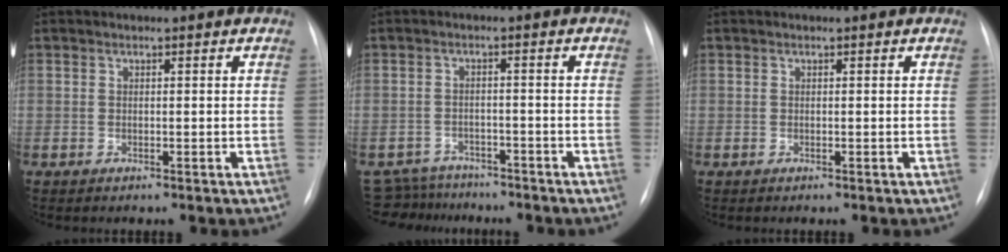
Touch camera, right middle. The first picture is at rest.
{"total": 6.4, "force": [-6.0, 2.2, -0.4], "torque": [0.010, 0.010, -0.091]}
{"total": 0.0}